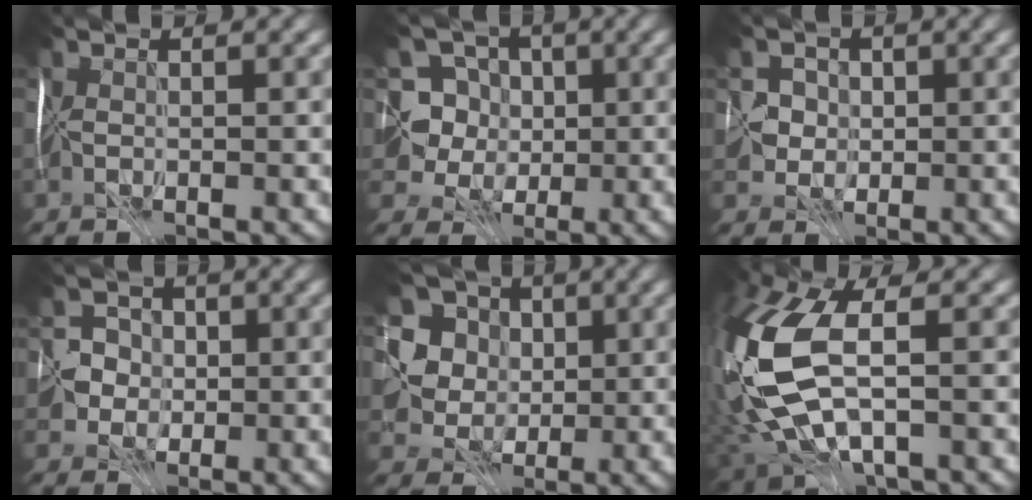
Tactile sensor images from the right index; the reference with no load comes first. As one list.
[{"total": 7.2, "force": [1.8, 6.8, 1.5], "torque": [-0.037, 0.034, 0.019]}, {"total": 2.3, "force": [0.7, 2.2, -0.1], "torque": [0.031, 0.020, -0.003]}, {"total": 3.4, "force": [-0.4, 3.4, 0.1], "torque": [0.030, 0.014, -0.025]}, {"total": 5.2, "force": [1.7, 4.6, 1.7], "torque": [-0.032, 0.003, 0.019]}, {"total": 10.9, "force": [1.0, 6.0, 9.0], "torque": [-0.247, -0.014, 0.027]}]